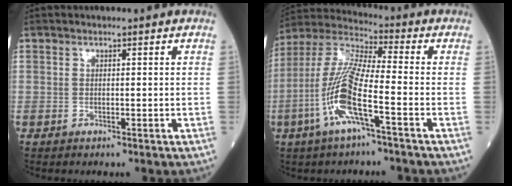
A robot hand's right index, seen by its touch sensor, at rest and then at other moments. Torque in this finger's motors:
{"motor_torque": [1.80, -0.34, 0.87, 0.21]}